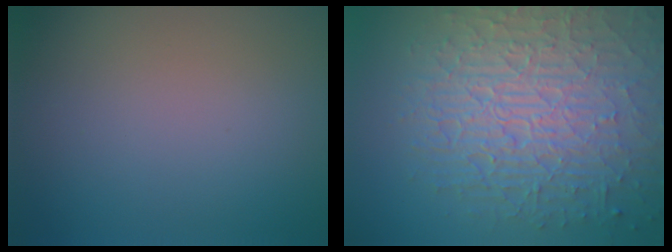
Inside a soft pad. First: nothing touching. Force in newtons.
{"total": 10.4, "press": 6.6, "slide": 8.0}